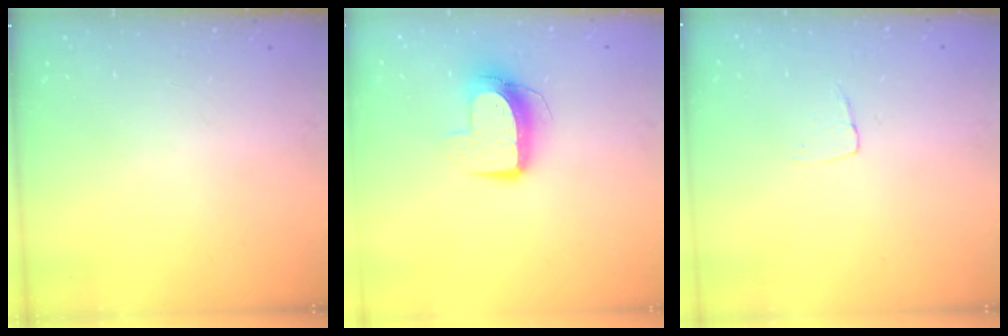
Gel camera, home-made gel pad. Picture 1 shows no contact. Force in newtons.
{"total": 10.2, "press": 10.2, "slide": 0.6}
{"total": 3.2, "press": 3.2, "slide": 0.2}